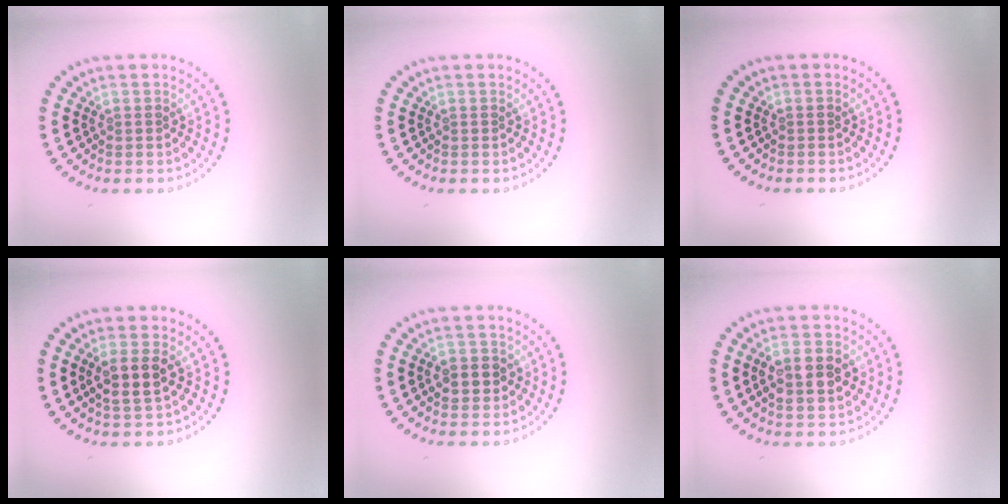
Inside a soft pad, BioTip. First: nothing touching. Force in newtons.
{"total": 0.0}
{"total": 0.0}
{"total": 2.7, "press": 2.5, "slide": 1.1}
{"total": 2.3, "press": 2.2, "slide": 0.6}
{"total": 3.4, "press": 3.4, "slide": 0.4}